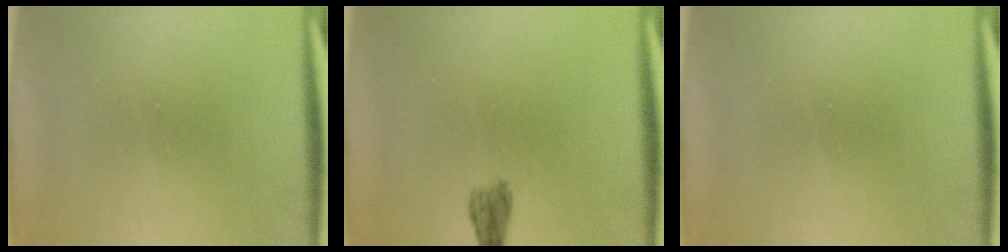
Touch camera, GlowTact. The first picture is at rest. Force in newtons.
{"total": 1.6}
{"total": 0.0}